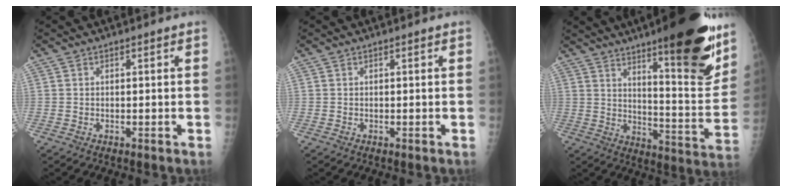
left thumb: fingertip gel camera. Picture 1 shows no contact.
{"total": 0.0}
{"total": 23.0, "force": [14.1, 4.6, 17.6], "torque": [-0.213, -0.076, 0.211]}